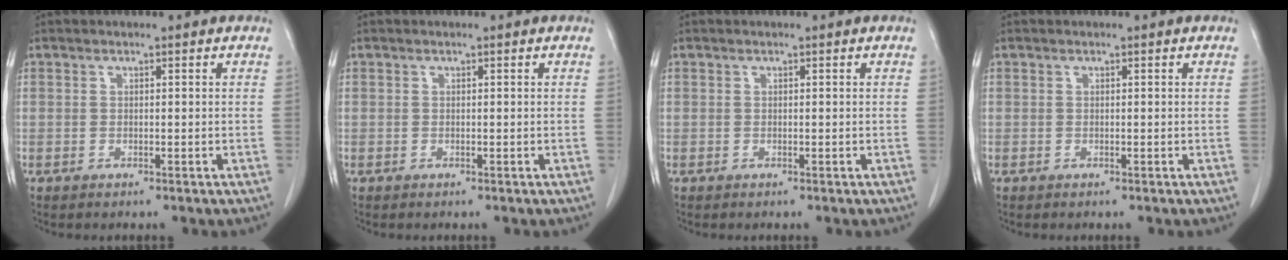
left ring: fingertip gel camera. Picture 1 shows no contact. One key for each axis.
{"total": 0.0}
{"total": 0.0}
{"total": 0.0}